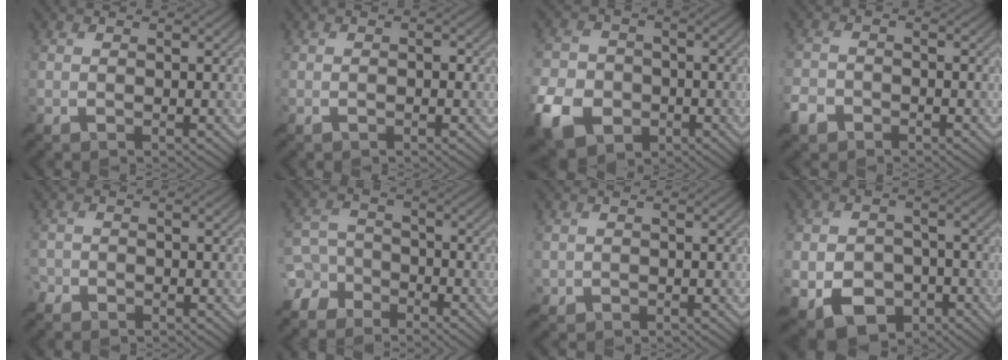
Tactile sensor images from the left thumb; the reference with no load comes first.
{"total": 0.8, "force": [-0.3, 0.2, 0.7], "torque": [-0.013, 0.005, -0.006]}
{"total": 9.5, "force": [-4.5, 6.9, 4.7], "torque": [-0.126, -0.023, -0.095]}
{"total": 3.0, "force": [-2.2, 1.7, 1.2], "torque": [-0.029, -0.003, -0.057]}
{"total": 1.8, "force": [-1.4, 1.1, -0.1], "torque": [0.003, -0.001, -0.038]}
{"total": 8.2, "force": [-5.2, 6.0, 2.0], "torque": [-0.056, -0.013, -0.122]}
{"total": 1.2, "force": [-0.4, 1.2, -0.2], "torque": [0.011, -0.007, -0.011]}
{"total": 8.1, "force": [-3.4, 5.7, 4.6], "torque": [-0.101, -0.021, -0.058]}